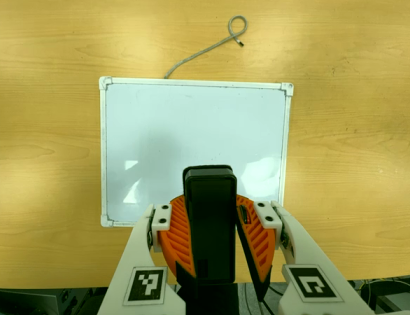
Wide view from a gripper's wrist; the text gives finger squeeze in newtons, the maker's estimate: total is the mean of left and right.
{"total": 10.3, "left": 10.1, "right": 10.5}